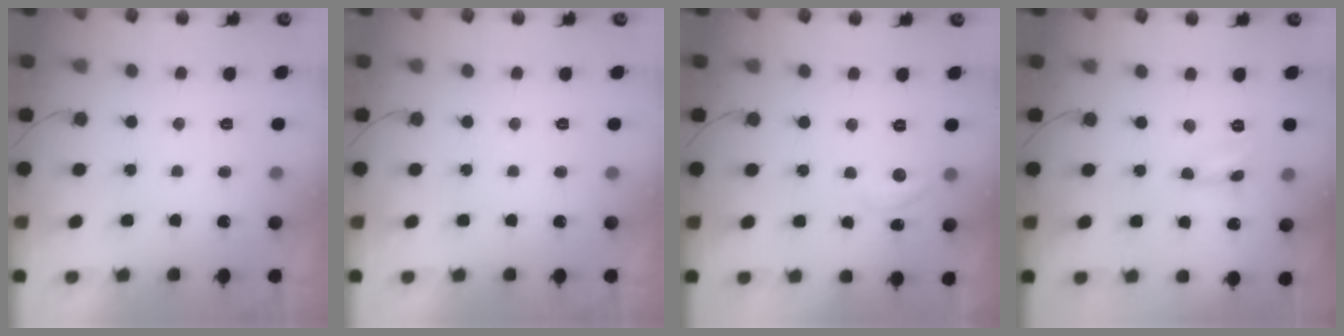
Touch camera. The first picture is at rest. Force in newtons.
{"total": 0.0}
{"total": 6.6, "press": 6.5, "slide": 0.7}
{"total": 1.6, "press": 1.6, "slide": 0.1}